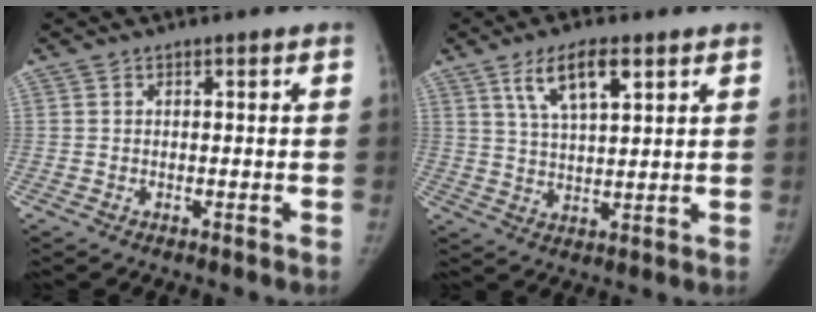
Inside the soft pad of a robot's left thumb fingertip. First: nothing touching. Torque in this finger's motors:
{"motor_torque": [-0.18, 0.10, 0.99, -0.61, 0.30]}